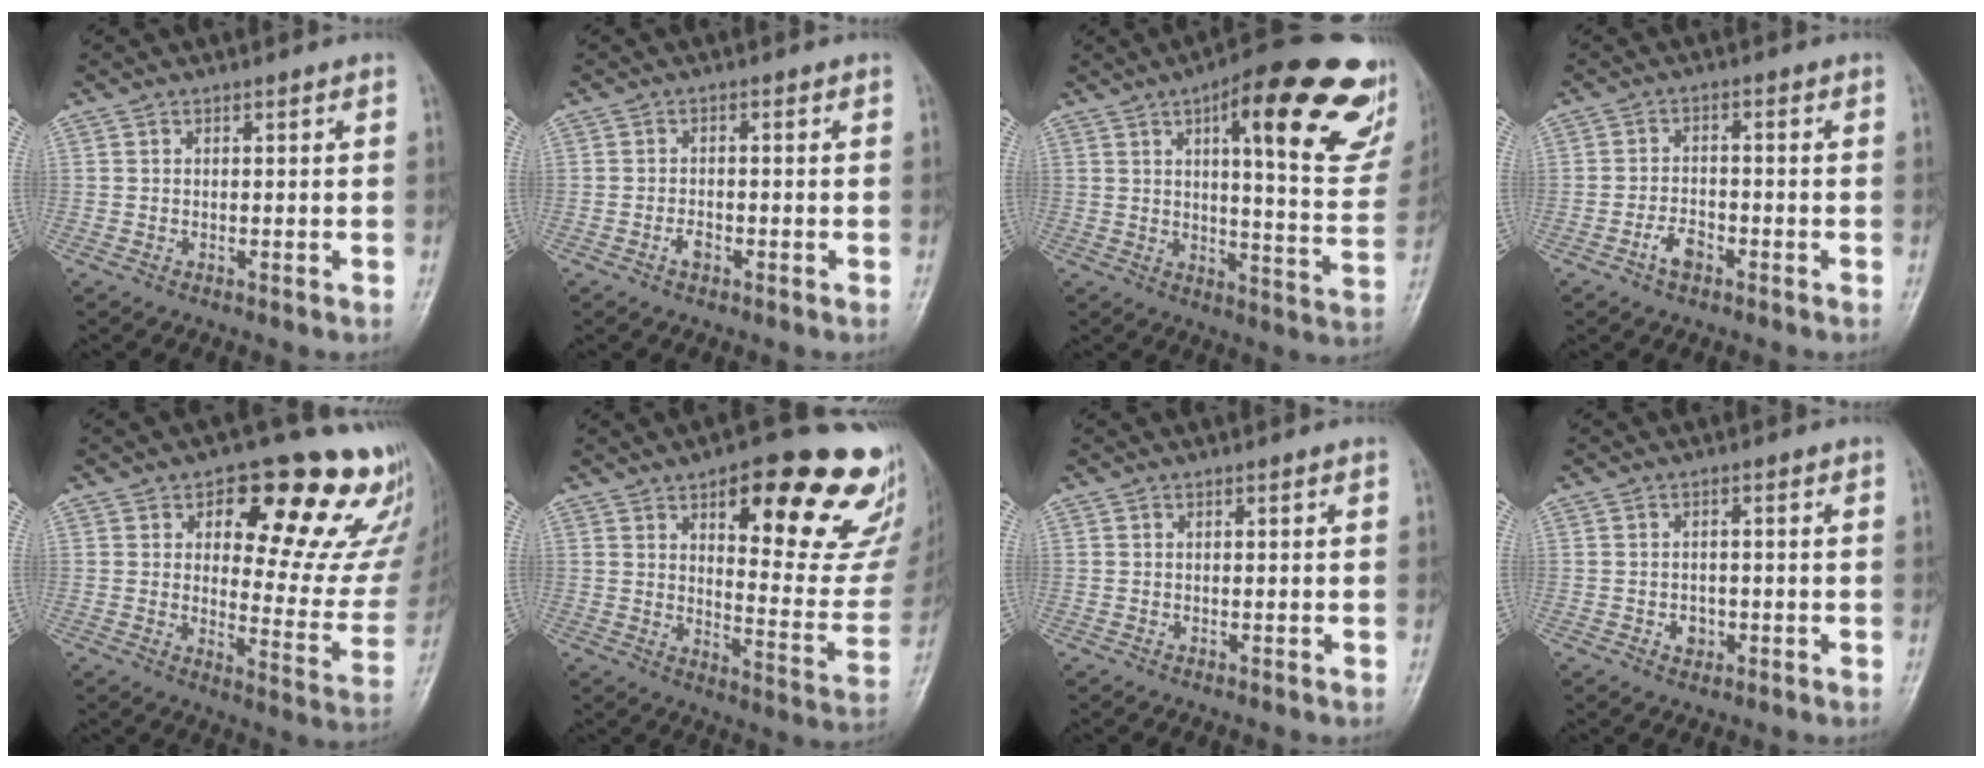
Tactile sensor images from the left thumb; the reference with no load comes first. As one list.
[{"total": 1.9, "force": [-1.0, 1.1, 1.1], "torque": [-0.018, 0.005, -0.020]}, {"total": 25.8, "force": [13.0, 7.1, 21.1], "torque": [-0.249, -0.034, 0.170]}, {"total": 3.7, "force": [-2.2, 2.1, 2.2], "torque": [-0.034, 0.017, -0.041]}, {"total": 22.7, "force": [13.0, 9.7, 15.9], "torque": [-0.146, -0.065, 0.165]}, {"total": 25.1, "force": [14.4, 8.3, 18.9], "torque": [-0.188, -0.070, 0.192]}, {"total": 0.0}, {"total": 2.5, "force": [-0.8, 2.0, 1.2], "torque": [-0.005, 0.004, -0.009]}]